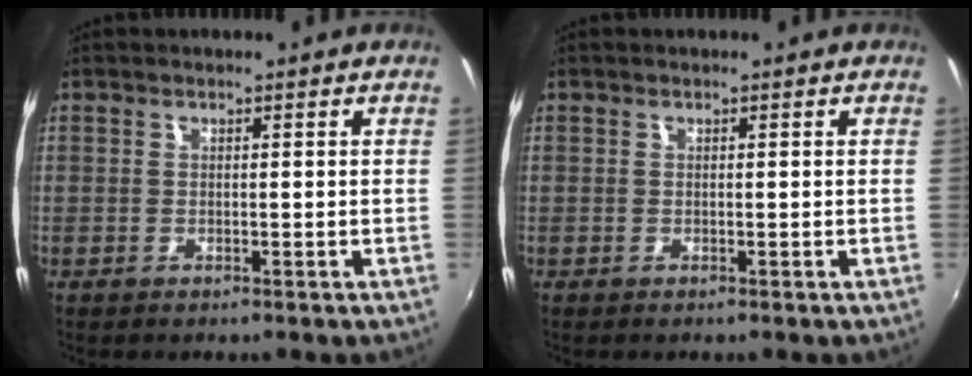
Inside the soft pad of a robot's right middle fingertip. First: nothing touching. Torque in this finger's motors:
{"motor_torque": [-0.08, 0.08, -0.02, 0.00]}